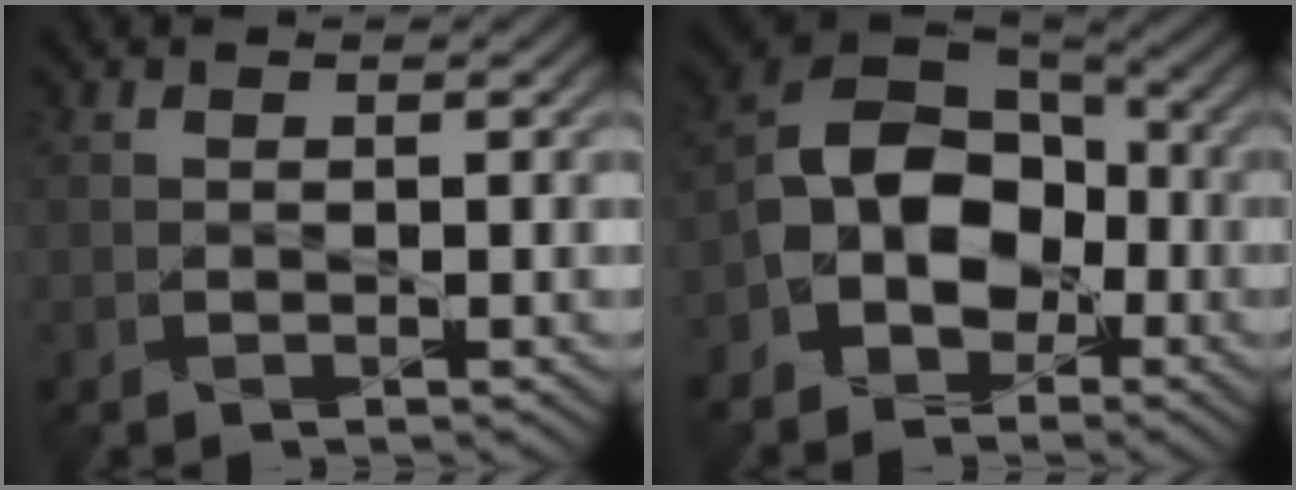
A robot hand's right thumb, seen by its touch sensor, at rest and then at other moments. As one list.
[{"total": 10.2, "force": [-3.2, 7.4, 6.2], "torque": [-0.112, 0.001, -0.079]}]